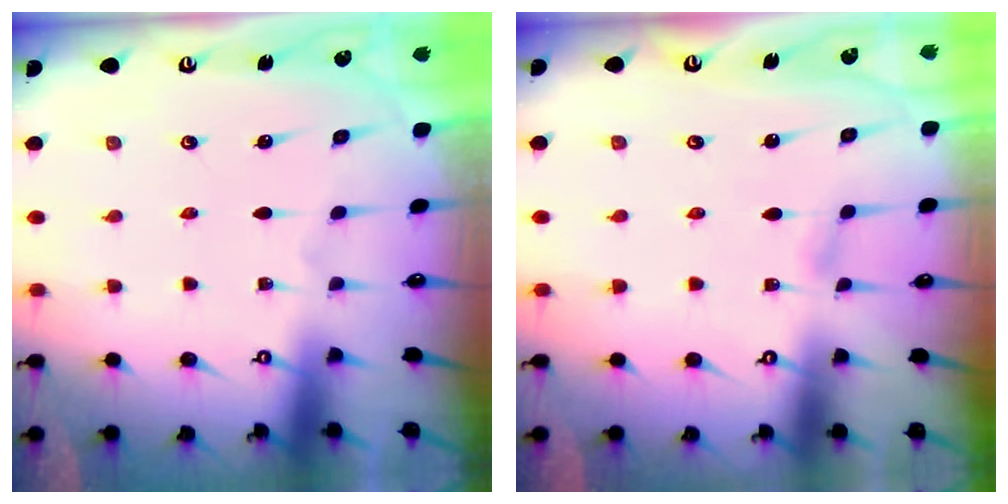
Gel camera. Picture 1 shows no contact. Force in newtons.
{"total": 2.7, "press": 2.6, "slide": 0.4}